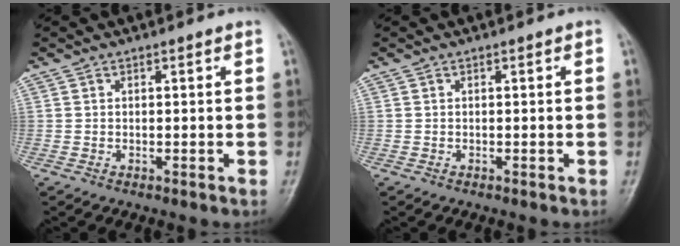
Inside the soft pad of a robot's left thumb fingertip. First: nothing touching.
{"total": 0.0}